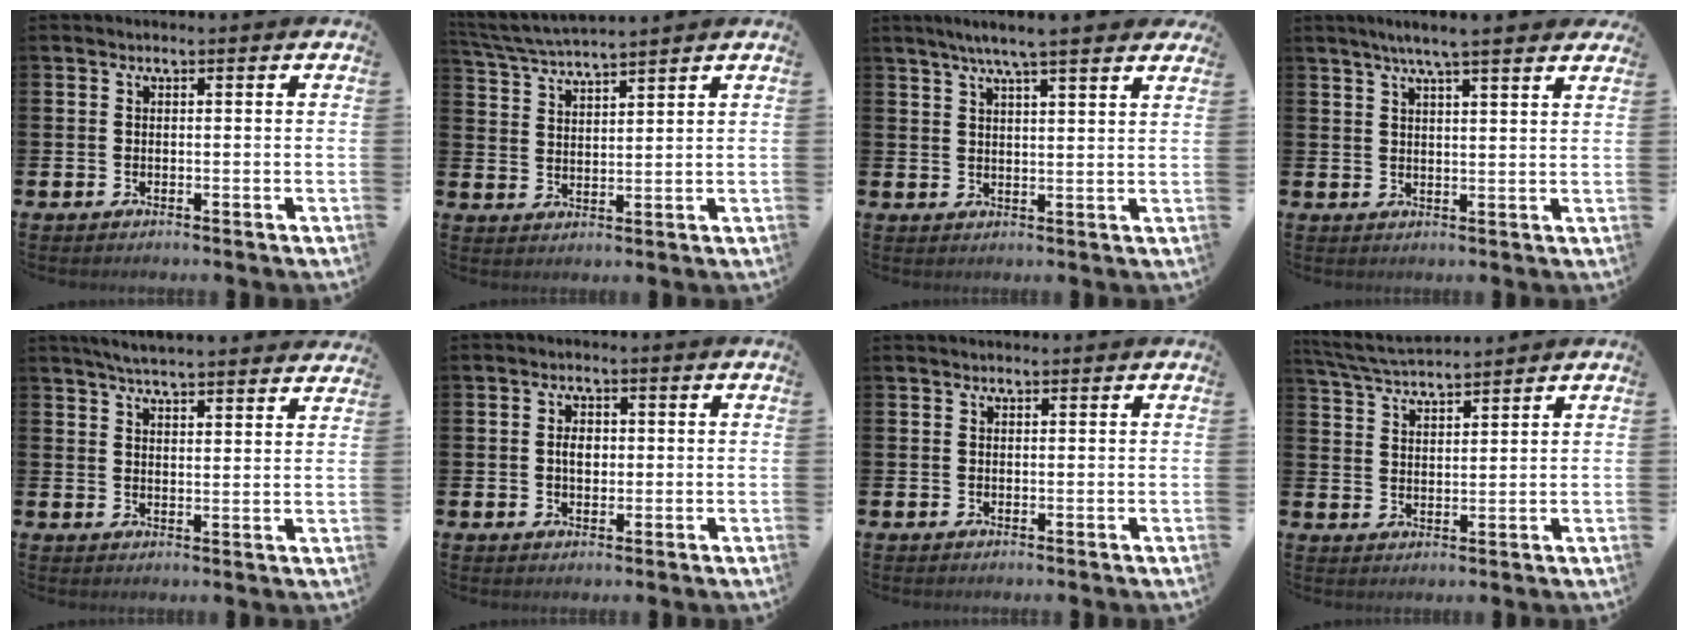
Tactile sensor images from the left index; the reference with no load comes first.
{"total": 4.4, "force": [4.3, -0.2, 0.7], "torque": [-0.029, -0.024, 0.075]}
{"total": 5.6, "force": [5.0, -0.1, 2.6], "torque": [-0.060, -0.014, 0.088]}
{"total": 5.2, "force": [4.7, -0.2, 2.3], "torque": [-0.047, -0.014, 0.081]}
{"total": 5.1, "force": [5.0, 0.1, 0.9], "torque": [-0.028, -0.026, 0.090]}
{"total": 2.6, "force": [0.2, 1.8, 1.9], "torque": [-0.008, -0.004, -0.004]}
{"total": 0.6, "force": [0.6, 0.1, 0.1], "torque": [0.013, -0.005, 0.008]}
{"total": 5.0, "force": [4.9, 0.3, 1.0], "torque": [-0.036, -0.024, 0.088]}